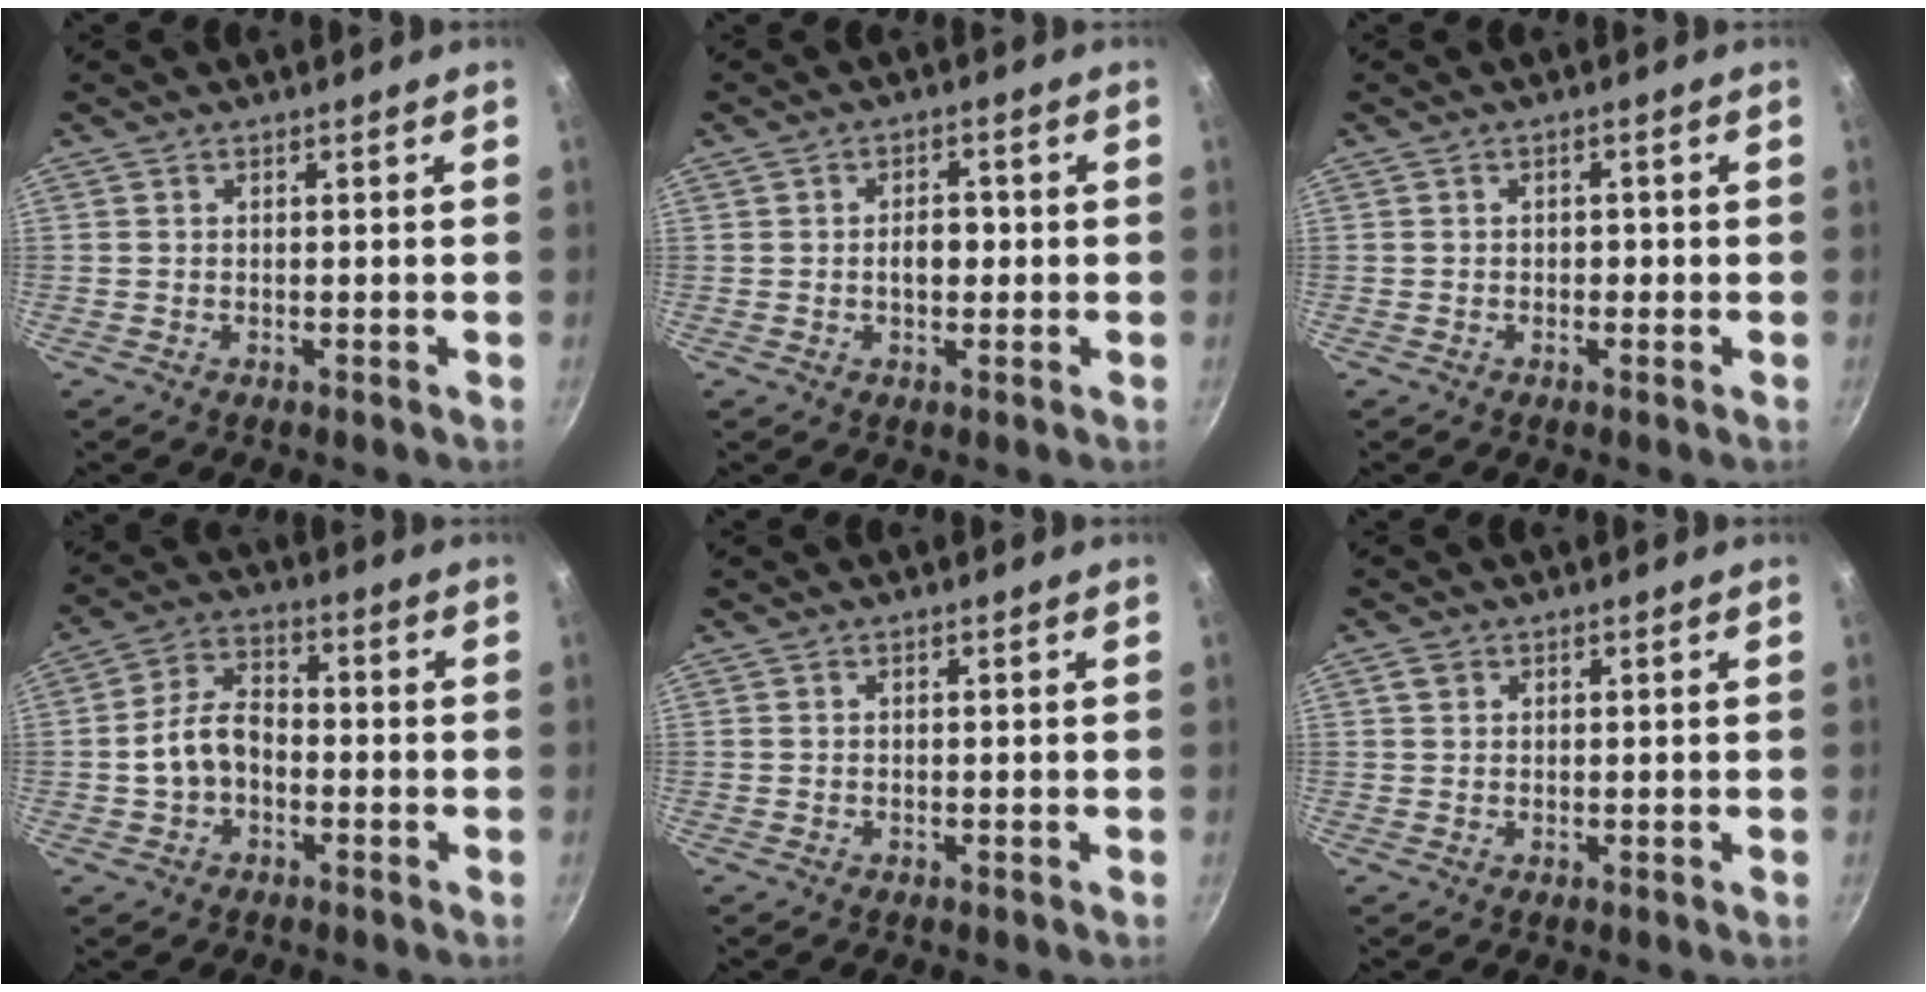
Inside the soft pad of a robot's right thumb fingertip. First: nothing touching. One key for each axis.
{"total": 3.8, "fx": -0.3, "fy": 2.4, "fz": 2.9, "tx": -0.021, "ty": 0.010, "tz": -0.006}
{"total": 1.4, "fx": -0.3, "fy": 1.1, "fz": 0.8, "tx": -0.007, "ty": 0.005, "tz": -0.005}
{"total": 8.1, "fx": -1.7, "fy": 5.6, "fz": 5.6, "tx": -0.083, "ty": 0.035, "tz": -0.039}
{"total": 0.0}
{"total": 1.6, "fx": 0.7, "fy": 1.2, "fz": 0.7, "tx": -0.009, "ty": 0.001, "tz": 0.010}